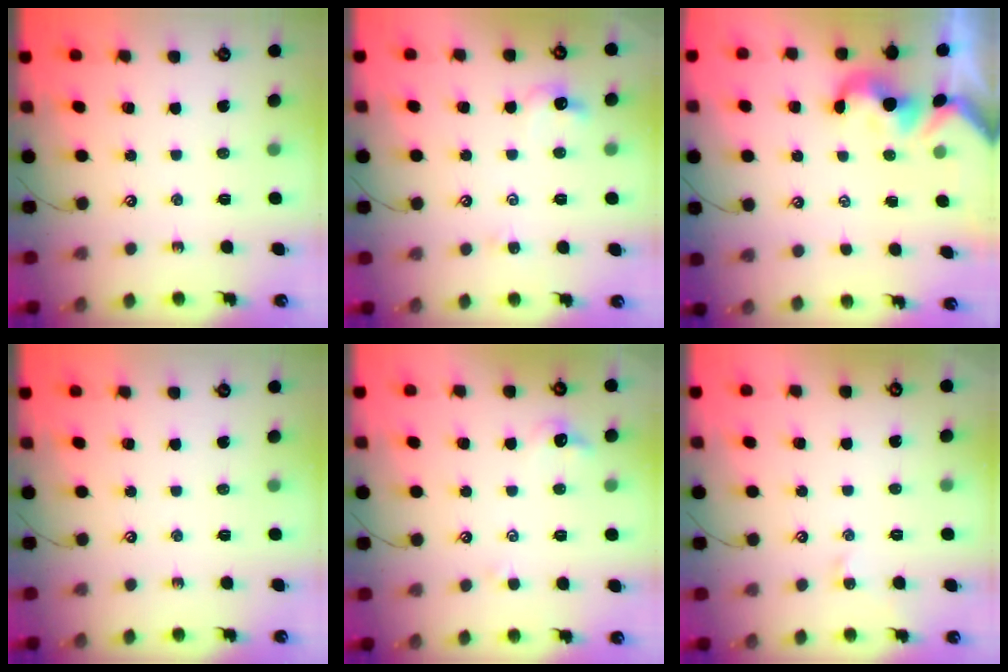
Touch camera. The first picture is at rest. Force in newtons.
{"total": 2.4, "press": 2.3, "slide": 0.7}
{"total": 0.0}
{"total": 0.0}
{"total": 0.6, "press": 0.1, "slide": 0.6}
{"total": 0.0}